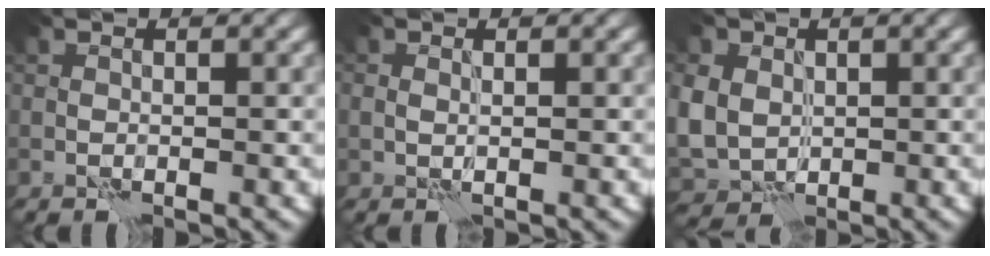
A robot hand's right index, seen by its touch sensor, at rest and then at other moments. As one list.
[{"total": 0.8, "force": [0.5, 0.4, 0.5], "torque": [-0.010, -0.002, 0.009]}, {"total": 6.0, "force": [0.9, 5.1, 3.1], "torque": [-0.084, 0.004, 0.004]}]